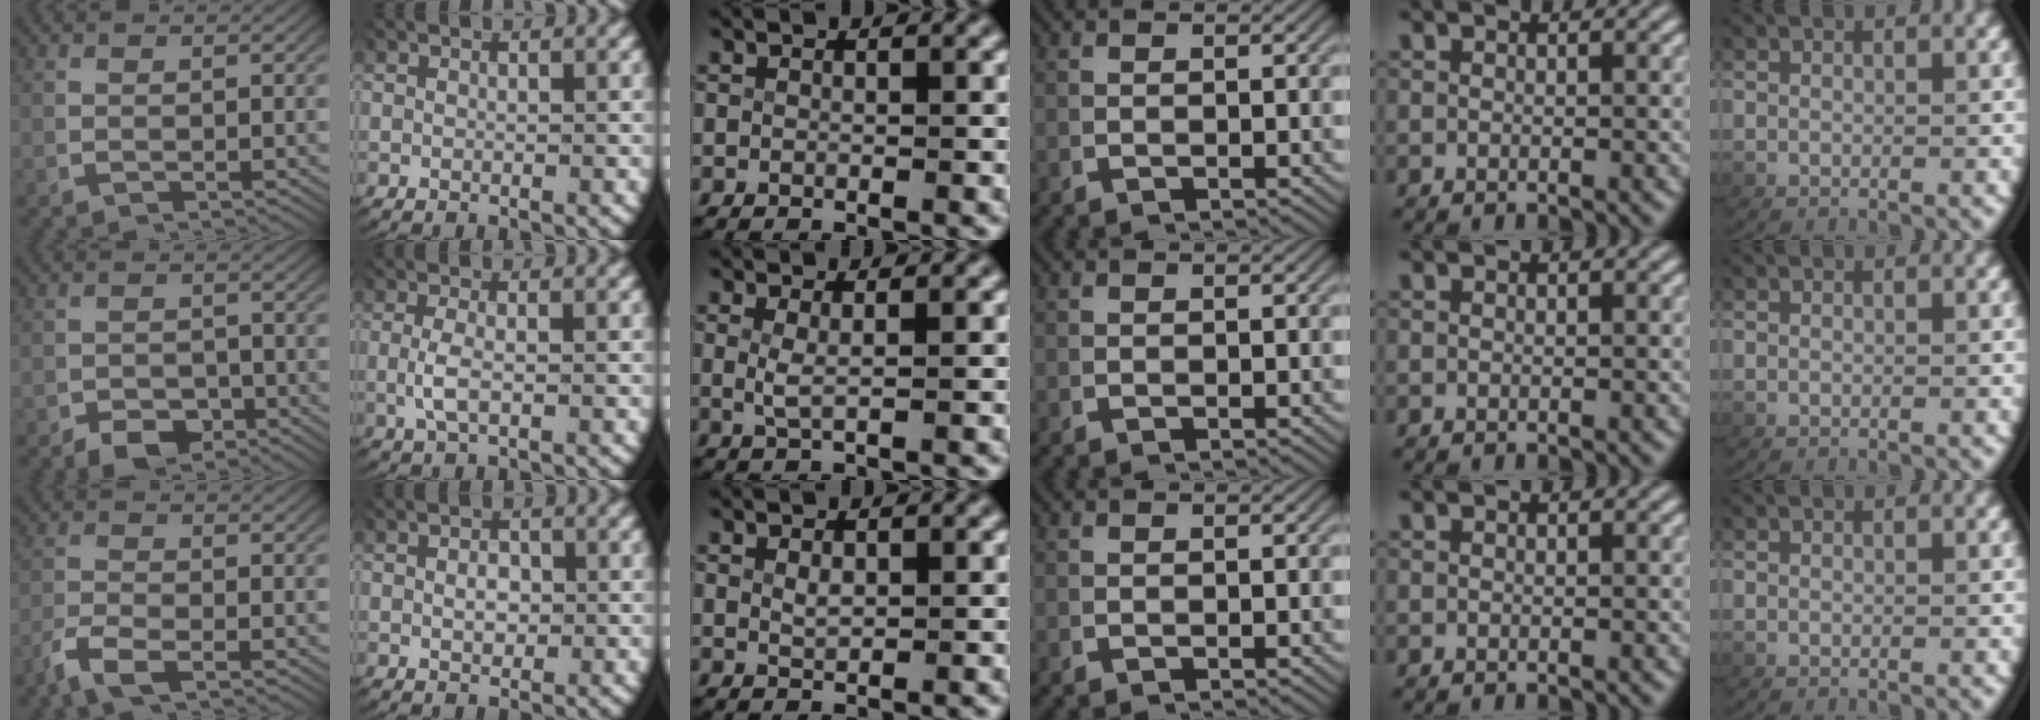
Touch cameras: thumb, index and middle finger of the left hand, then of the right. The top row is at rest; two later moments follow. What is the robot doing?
{"motion": "lift_and_place", "object": "card"}